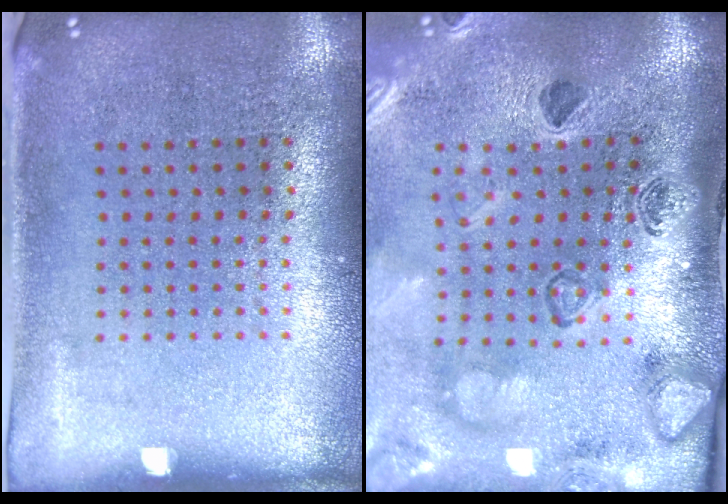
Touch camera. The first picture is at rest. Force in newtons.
{"total": 2.8, "press": 2.5, "slide": 1.3}